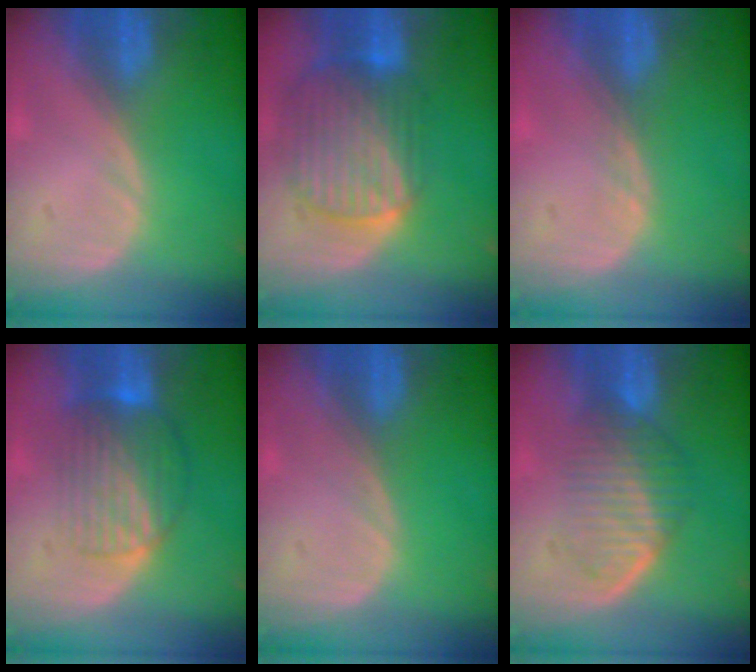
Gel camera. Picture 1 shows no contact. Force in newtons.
{"total": 10.3, "press": 8.7, "slide": 5.6}
{"total": 0.8, "press": 0.6, "slide": 0.5}
{"total": 8.0, "press": 7.1, "slide": 3.7}
{"total": 0.0}
{"total": 6.2, "press": 6.1, "slide": 1.0}